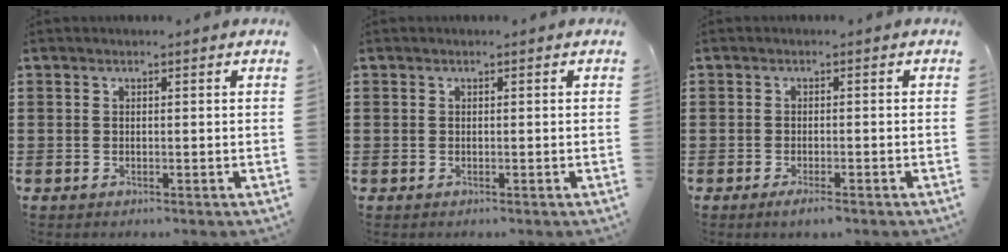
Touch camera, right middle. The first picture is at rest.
{"total": 0.0}
{"total": 1.6, "force": [-1.1, 0.2, 1.1], "torque": [-0.020, -0.002, -0.019]}